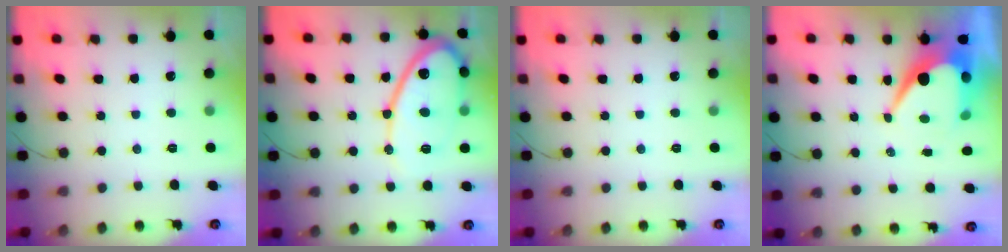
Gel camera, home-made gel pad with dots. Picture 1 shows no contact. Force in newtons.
{"total": 14.9, "press": 14.8, "slide": 1.3}
{"total": 0.0}
{"total": 11.2, "press": 11.1, "slide": 1.0}